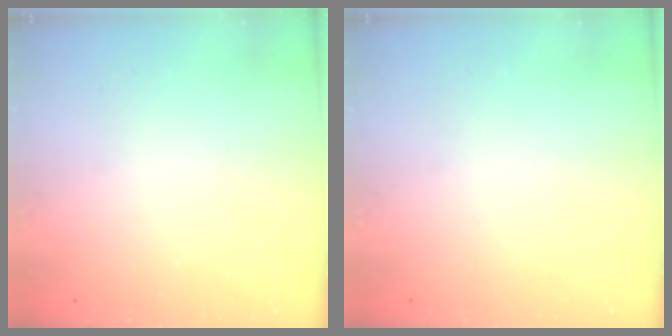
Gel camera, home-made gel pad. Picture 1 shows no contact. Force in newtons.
{"total": 0.0}